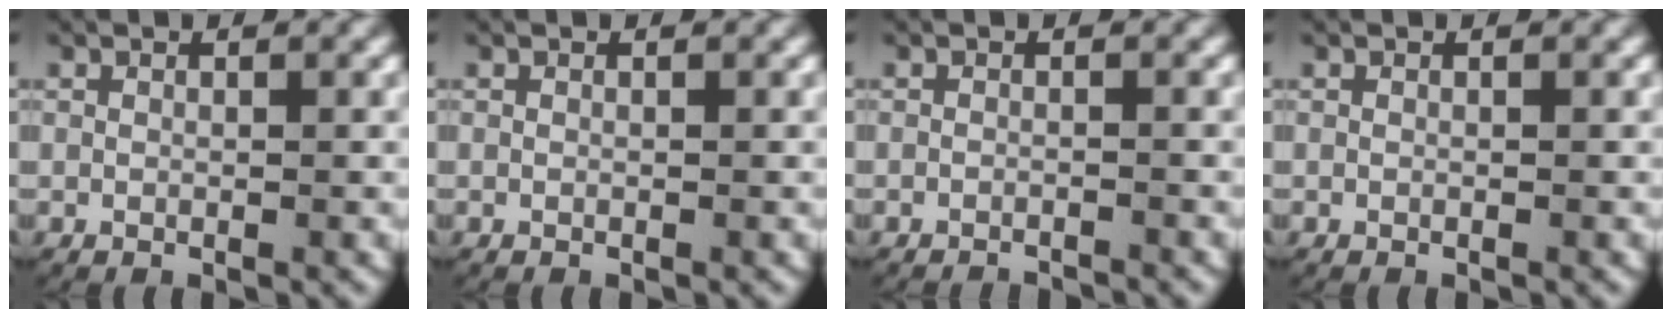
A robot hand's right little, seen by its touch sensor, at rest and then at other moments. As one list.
[{"total": 0.0}, {"total": 1.9, "force": [-1.9, 0.1, 0.1], "torque": [-0.005, -0.009, -0.026]}, {"total": 0.0}]